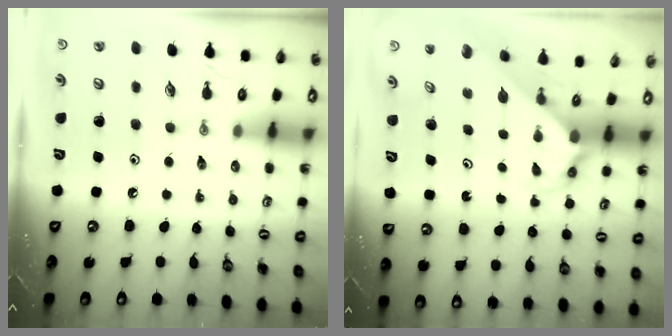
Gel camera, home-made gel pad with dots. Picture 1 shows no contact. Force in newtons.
{"total": 3.3, "press": 3.3, "slide": 0.3}